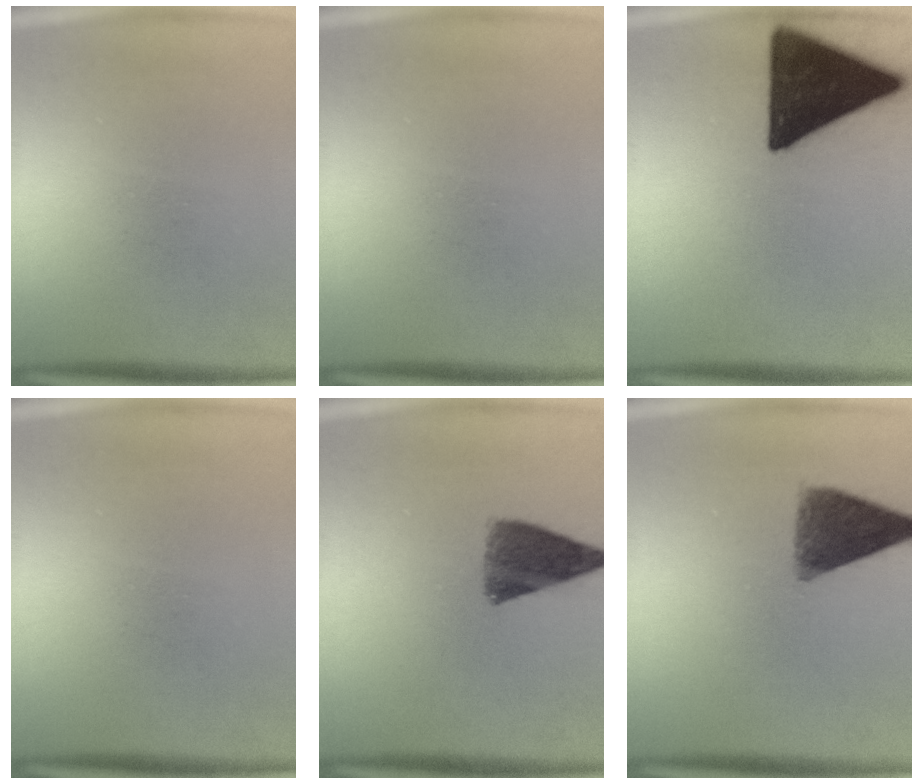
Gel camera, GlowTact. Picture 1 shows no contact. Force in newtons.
{"total": 0.0}
{"total": 19.4}
{"total": 0.0}
{"total": 8.8}
{"total": 9.3}